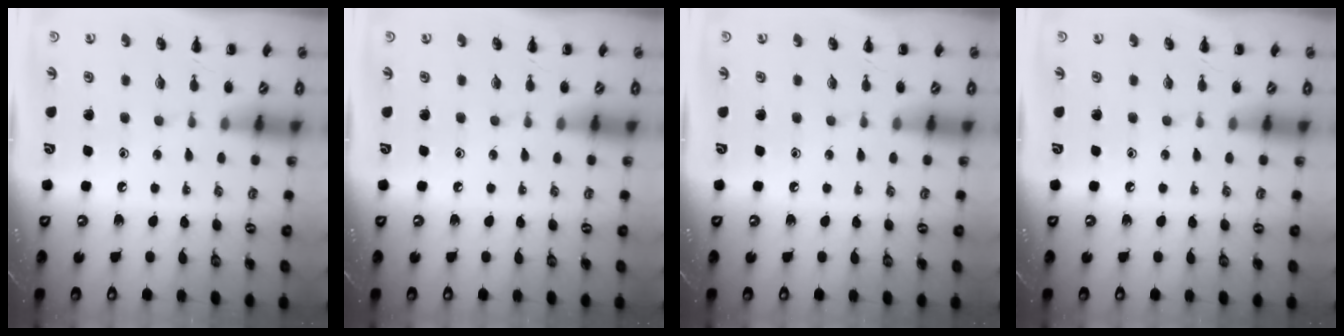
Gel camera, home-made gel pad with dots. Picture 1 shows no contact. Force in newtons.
{"total": 0.0}
{"total": 0.0}
{"total": 0.0}